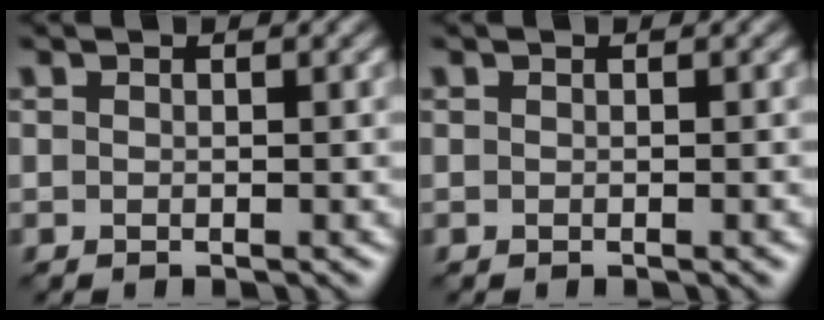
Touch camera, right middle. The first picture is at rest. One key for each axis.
{"total": 0.6, "fx": -0.2, "fy": 0.1, "fz": 0.6, "tx": -0.006, "ty": 0.000, "tz": -0.002}